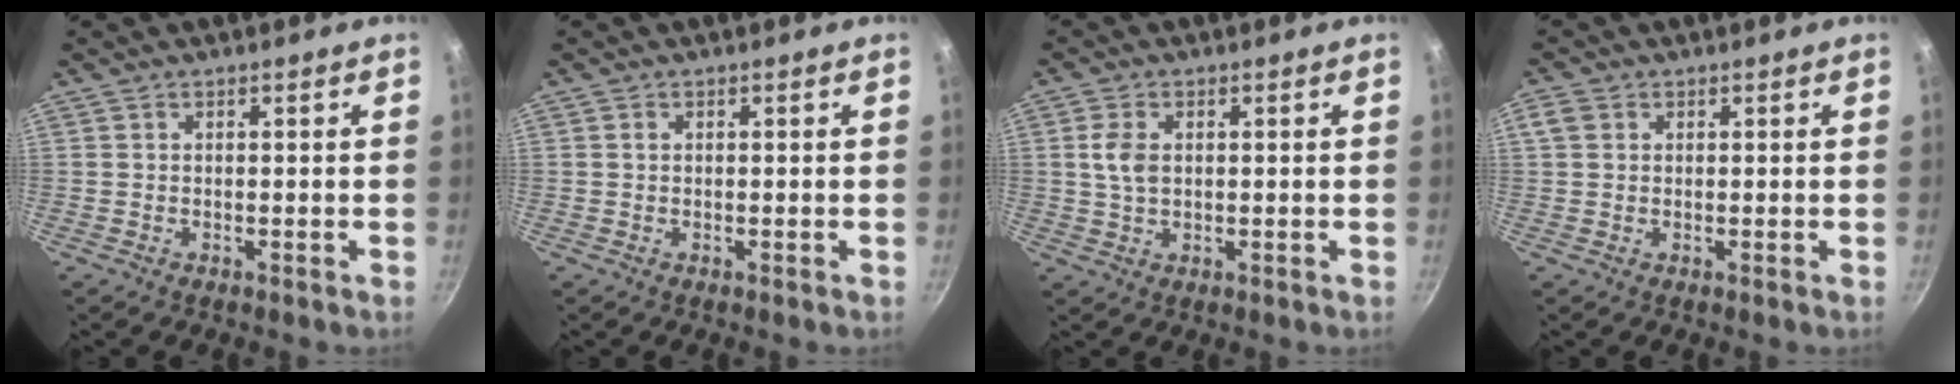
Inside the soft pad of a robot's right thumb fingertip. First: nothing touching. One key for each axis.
{"total": 0.6, "fx": 0.1, "fy": 0.5, "fz": 0.3, "tx": -0.005, "ty": 0.004, "tz": 0.003}
{"total": 4.5, "fx": 0.8, "fy": 2.9, "fz": 3.3, "tx": -0.062, "ty": 0.002, "tz": 0.015}
{"total": 2.7, "fx": 0.8, "fy": 2.2, "fz": 1.3, "tx": -0.017, "ty": 0.003, "tz": 0.013}